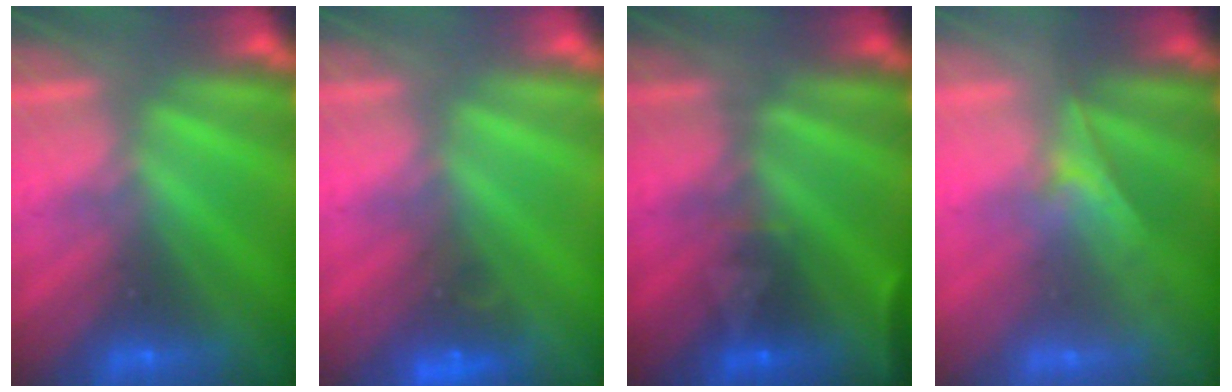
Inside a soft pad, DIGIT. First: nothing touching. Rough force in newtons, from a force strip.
{"total": 4.5}
{"total": 2.9}
{"total": 1.9}